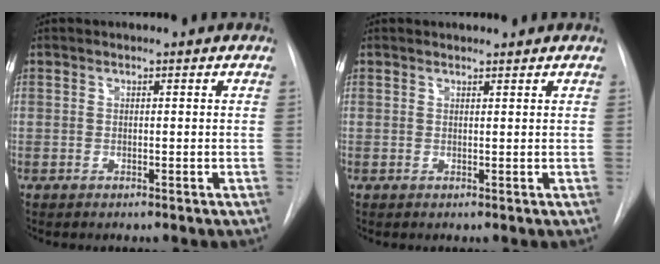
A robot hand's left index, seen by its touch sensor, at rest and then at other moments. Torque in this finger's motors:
{"motor_torque": [0.15, -0.16, -0.09, 0.00]}